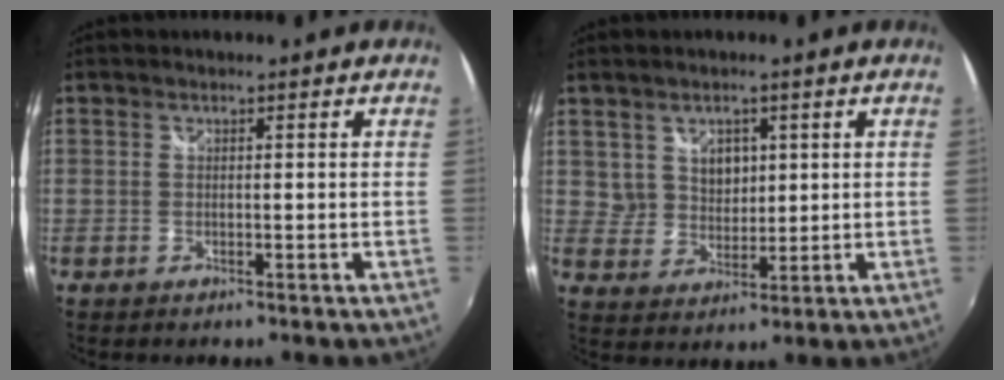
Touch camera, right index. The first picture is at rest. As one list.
[{"total": 5.5, "force": [2.6, 4.4, 1.9], "torque": [-0.026, 0.005, 0.055]}]